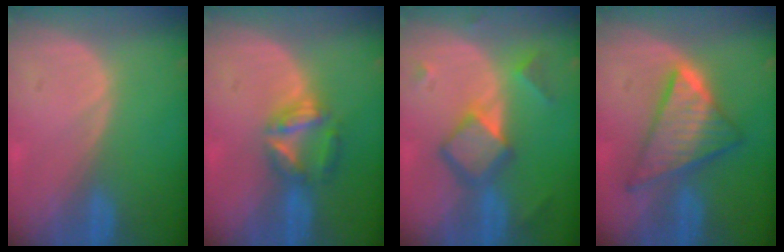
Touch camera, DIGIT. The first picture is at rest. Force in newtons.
{"total": 6.0, "press": 5.4, "slide": 2.4}
{"total": 6.8, "press": 6.8, "slide": 0.5}
{"total": 9.0, "press": 9.0, "slide": 0.7}